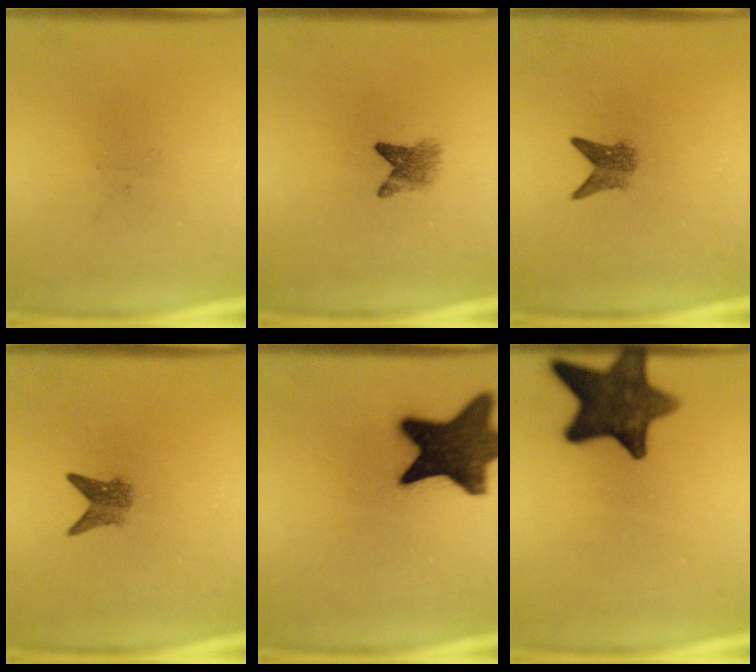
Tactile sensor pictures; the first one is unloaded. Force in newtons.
{"total": 2.7}
{"total": 2.8}
{"total": 2.8}
{"total": 17.7}
{"total": 12.7}